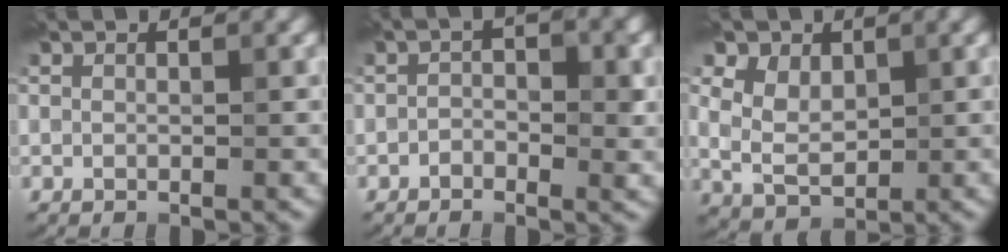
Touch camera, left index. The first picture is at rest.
{"total": 2.4, "force": [-0.7, 1.2, 2.0], "torque": [-0.026, 0.006, -0.016]}
{"total": 7.6, "force": [3.8, 4.9, 4.4], "torque": [-0.095, 0.029, 0.043]}